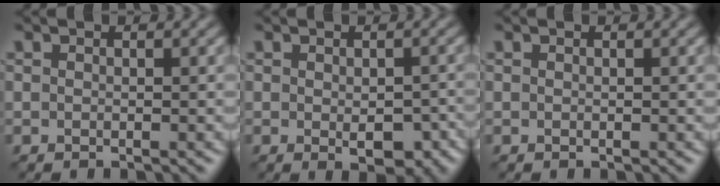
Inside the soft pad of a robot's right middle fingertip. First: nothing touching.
{"total": 3.9, "force": [-1.0, 1.9, 3.2], "torque": [-0.045, -0.012, -0.008]}
{"total": 0.0}